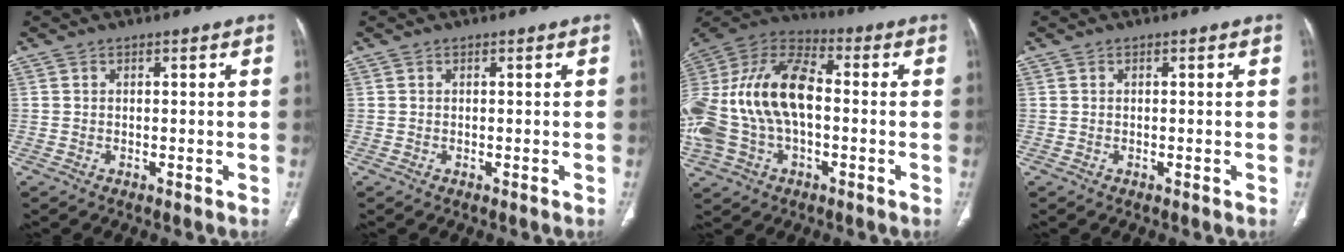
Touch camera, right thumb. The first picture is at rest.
{"total": 0.0}
{"total": 22.9, "force": [-0.7, 13.7, 18.4], "torque": [-0.394, 0.032, -0.011]}
{"total": 0.0}